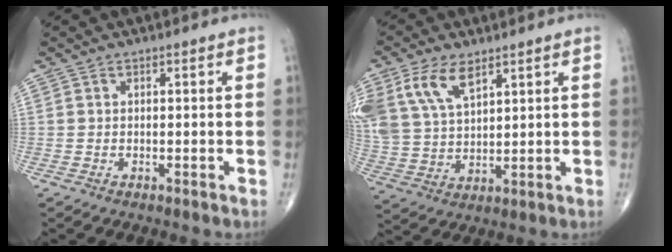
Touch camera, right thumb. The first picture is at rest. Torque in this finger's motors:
{"motor_torque": [0.42, 0.59, 1.31, 0.85, 0.18]}